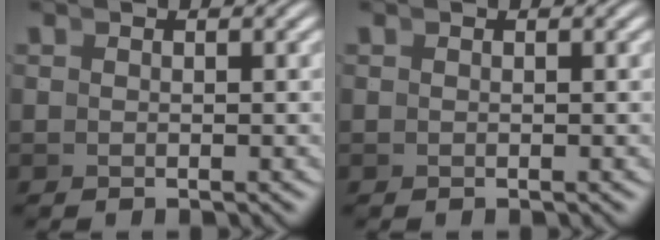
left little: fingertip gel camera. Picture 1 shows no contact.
{"total": 0.0}